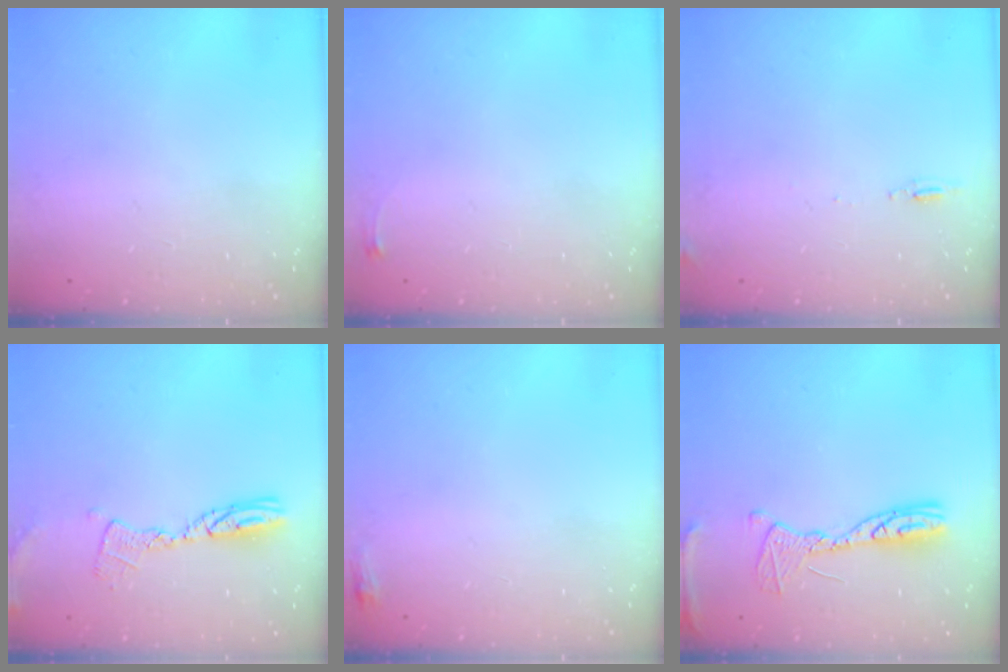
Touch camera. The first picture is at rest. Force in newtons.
{"total": 2.6, "press": 2.6, "slide": 0.6}
{"total": 5.0, "press": 4.7, "slide": 1.7}
{"total": 9.7, "press": 9.6, "slide": 0.9}
{"total": 3.2, "press": 2.9, "slide": 1.3}
{"total": 12.0, "press": 11.9, "slide": 1.1}